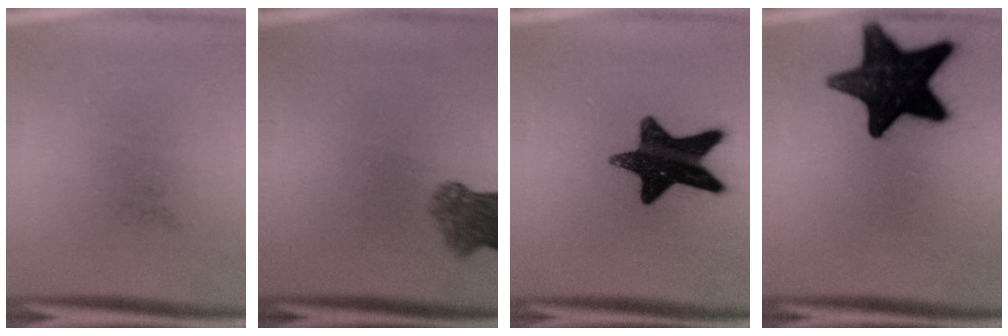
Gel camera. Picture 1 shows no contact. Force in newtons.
{"total": 5.4}
{"total": 15.1}
{"total": 17.4}